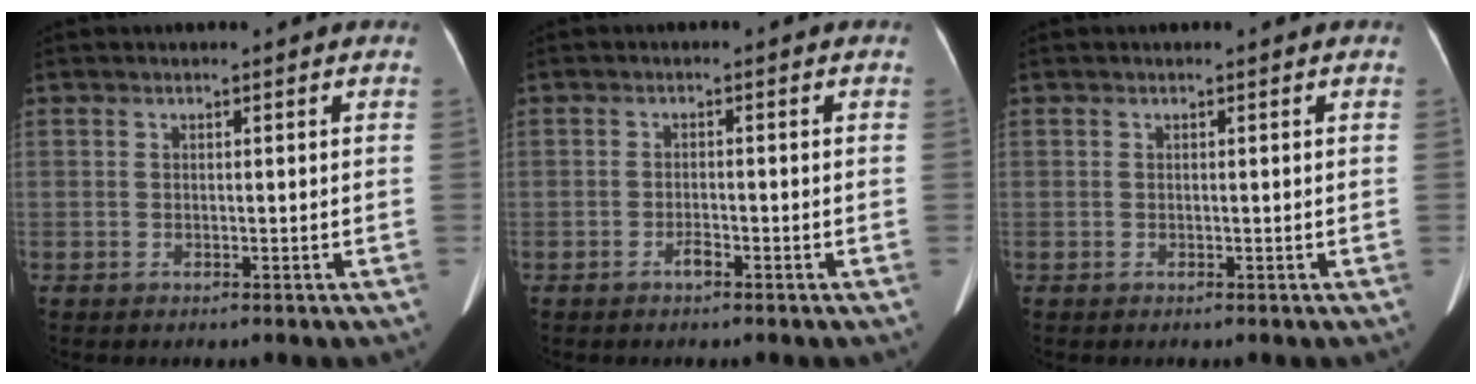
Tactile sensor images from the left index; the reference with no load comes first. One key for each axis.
{"total": 1.4, "fx": -1.2, "fy": 0.2, "fz": 0.7, "tx": -0.019, "ty": -0.002, "tz": -0.020}
{"total": 0.0}